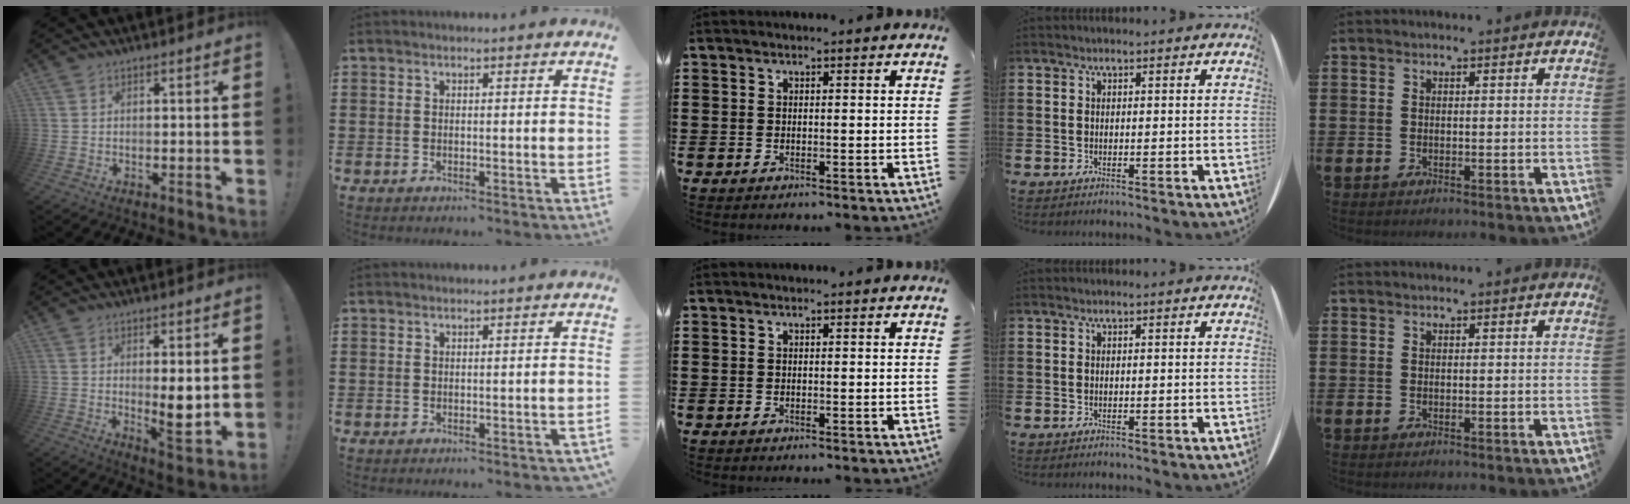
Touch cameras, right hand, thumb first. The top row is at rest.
{"thumb": {"total": 7.6, "force": [1.2, 2.0, 7.2], "torque": [-0.086, -0.024, 0.022]}, "index": {"total": 0.5, "force": [-0.5, 0.1, 0.1], "torque": [-0.005, -0.003, -0.010]}}